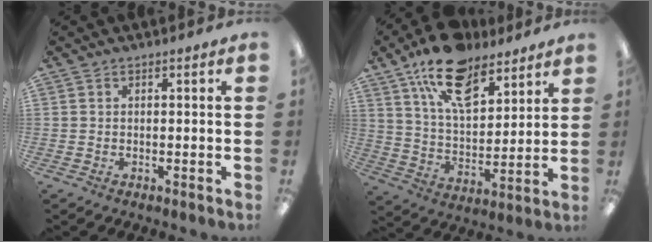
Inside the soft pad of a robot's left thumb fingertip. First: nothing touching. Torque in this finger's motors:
{"motor_torque": [0.28, 0.64, 1.51, -1.30, 0.41]}